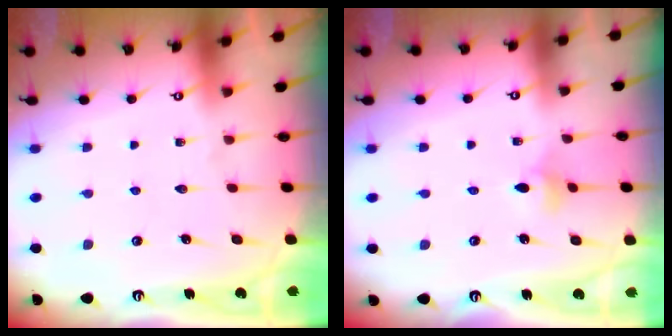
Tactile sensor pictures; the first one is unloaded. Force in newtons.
{"total": 3.7, "press": 3.7, "slide": 0.7}